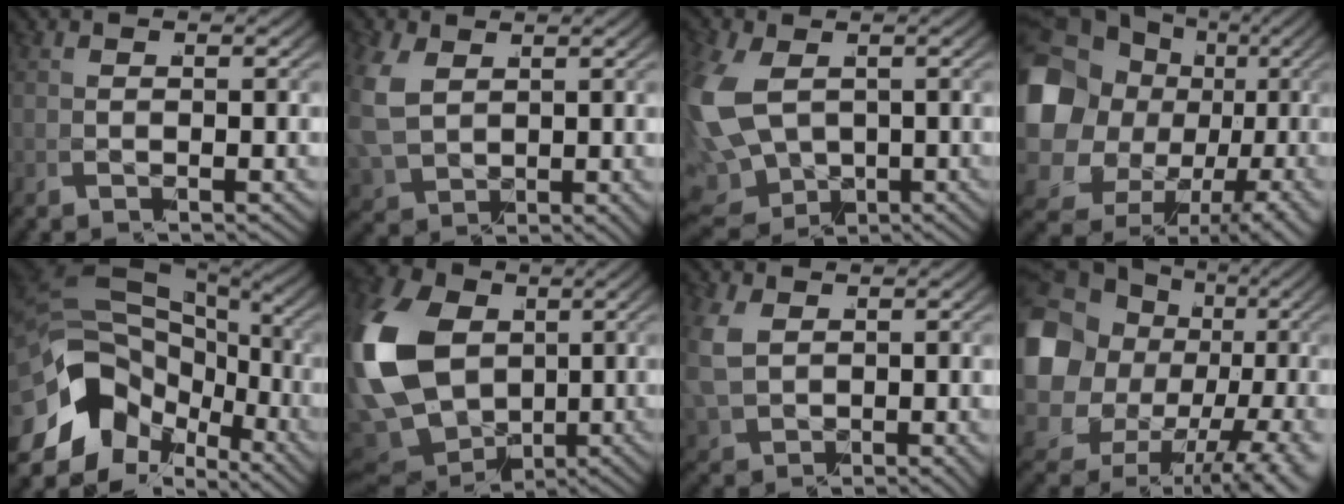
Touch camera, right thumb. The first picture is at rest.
{"total": 5.1, "force": [1.5, 3.7, 3.2], "torque": [-0.092, -0.023, 0.054]}
{"total": 11.1, "force": [-1.4, 9.1, 6.2], "torque": [-0.172, -0.056, 0.005]}
{"total": 14.5, "force": [1.1, 11.3, 9.1], "torque": [-0.210, -0.052, 0.045]}
{"total": 13.2, "force": [-1.5, 9.2, 9.4], "torque": [-0.203, -0.036, -0.002]}
{"total": 16.5, "force": [0.6, 12.6, 10.6], "torque": [-0.293, -0.059, 0.037]}
{"total": 3.8, "force": [1.6, 2.5, 2.3], "torque": [-0.063, -0.011, 0.050]}
{"total": 12.7, "force": [0.0, 9.7, 8.2], "torque": [-0.190, -0.054, 0.033]}